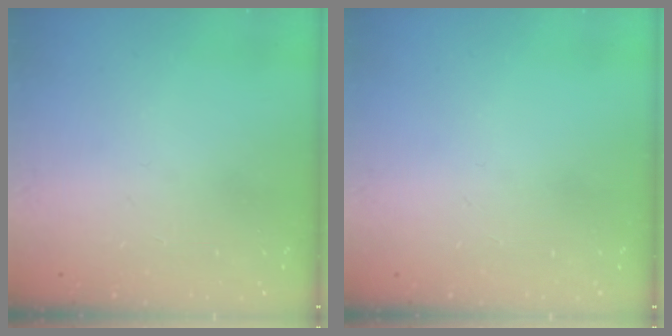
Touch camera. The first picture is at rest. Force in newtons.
{"total": 0.0}